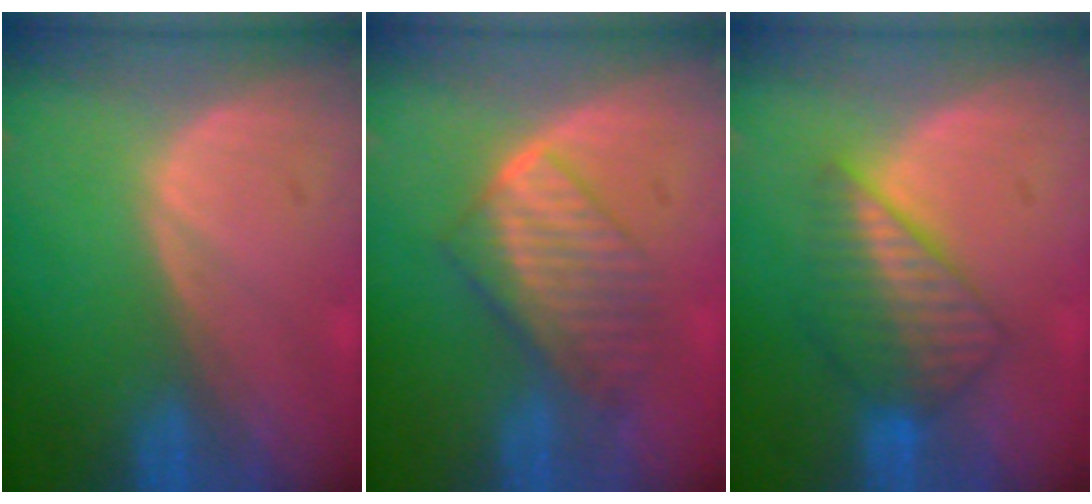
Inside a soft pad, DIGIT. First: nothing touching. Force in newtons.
{"total": 6.7, "press": 6.4, "slide": 1.9}
{"total": 6.3, "press": 6.3, "slide": 0.2}